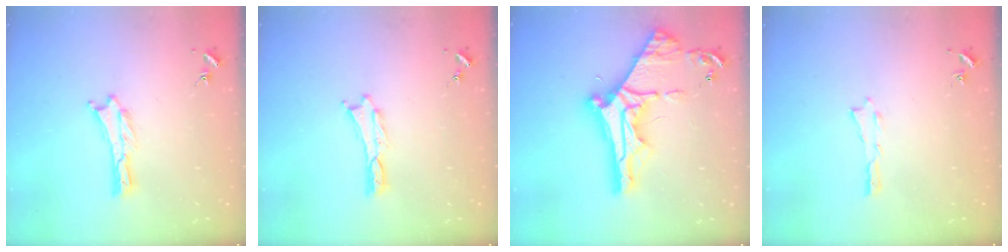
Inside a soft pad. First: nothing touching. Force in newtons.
{"total": 0.0}
{"total": 11.8, "press": 11.7, "slide": 1.2}
{"total": 0.0}